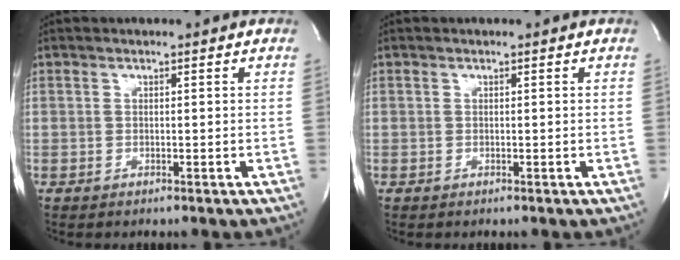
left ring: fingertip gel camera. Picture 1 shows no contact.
{"total": 0.0}